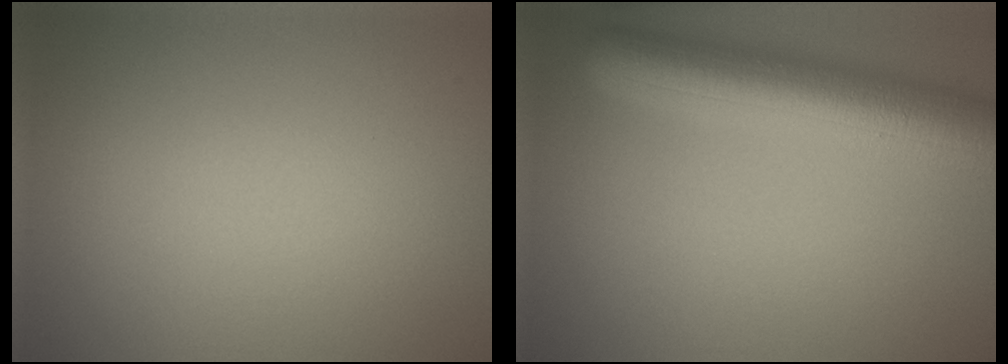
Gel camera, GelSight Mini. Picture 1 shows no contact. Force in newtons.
{"total": 8.2, "press": 8.2, "slide": 0.3}